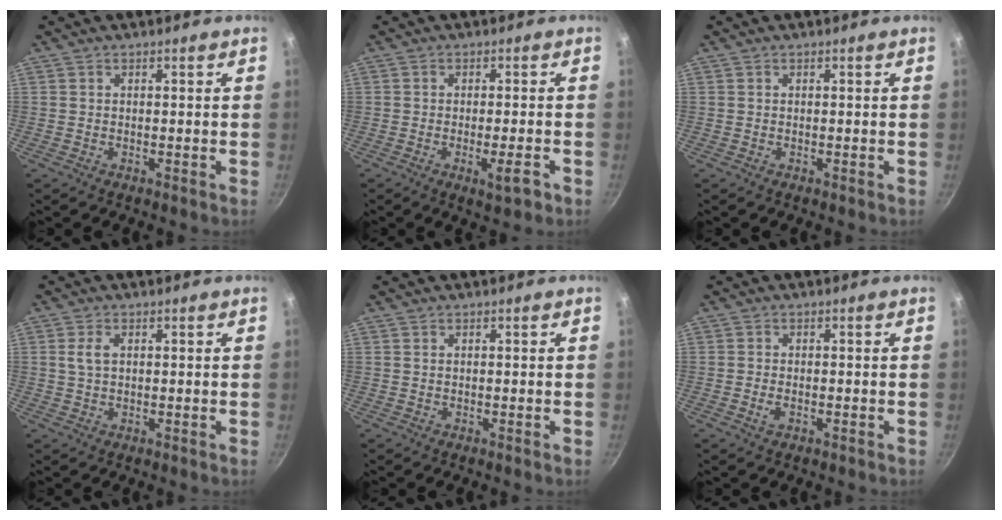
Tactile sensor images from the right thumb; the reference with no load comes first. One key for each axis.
{"total": 4.5, "fx": -1.9, "fy": 1.1, "fz": 3.9, "tx": -0.054, "ty": 0.006, "tz": -0.026}
{"total": 0.0}
{"total": 2.9, "fx": 0.6, "fy": 1.7, "fz": 2.2, "tx": -0.043, "ty": 0.004, "tz": 0.012}
{"total": 0.0}
{"total": 1.9, "fx": -0.7, "fy": 1.0, "fz": 1.4, "tx": -0.032, "ty": 0.002, "tz": -0.014}